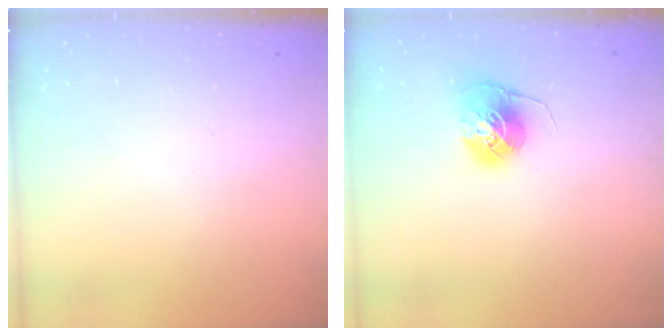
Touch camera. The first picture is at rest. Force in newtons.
{"total": 7.1, "press": 7.1, "slide": 0.5}